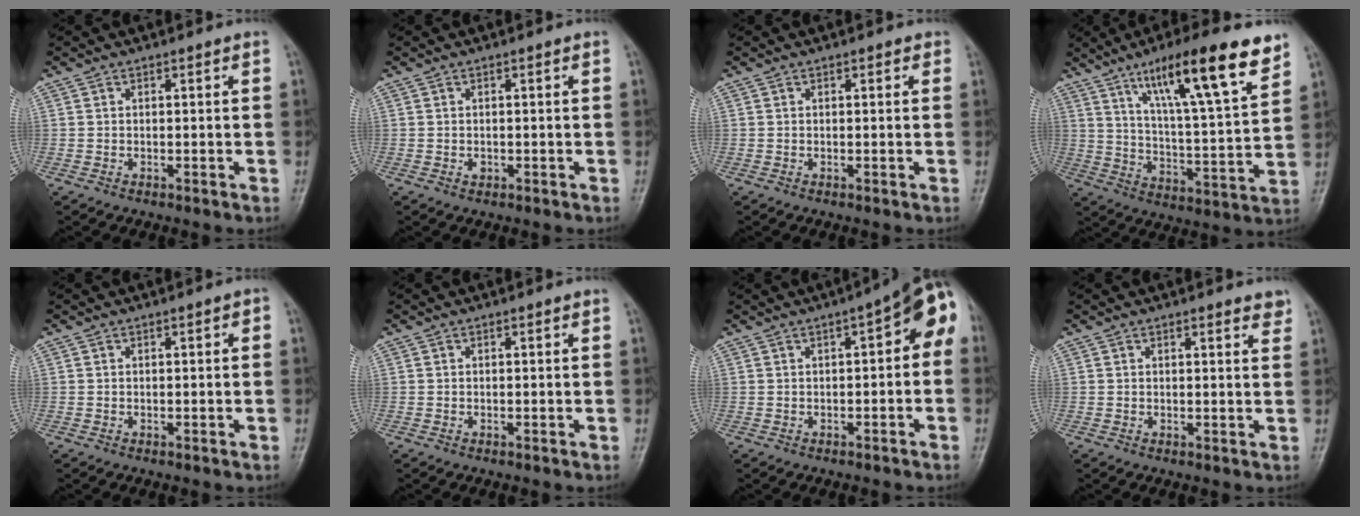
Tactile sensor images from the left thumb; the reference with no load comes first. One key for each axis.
{"total": 0.8, "fx": -0.3, "fy": 0.7, "fz": 0.4, "tx": -0.003, "ty": 0.005, "tz": -0.002}
{"total": 0.9, "fx": 0.4, "fy": 0.5, "fz": 0.7, "tx": -0.004, "ty": 0.001, "tz": 0.001}
{"total": 19.6, "fx": 11.9, "fy": 3.4, "fz": 15.2, "tx": -0.222, "ty": -0.047, "tz": 0.197}
{"total": 1.0, "fx": 0.1, "fy": 0.4, "fz": 0.9, "tx": -0.010, "ty": 0.002, "tz": 0.000}
{"total": 0.0}
{"total": 8.8, "fx": 0.9, "fy": 3.6, "fz": 8.0, "tx": -0.080, "ty": 0.036, "tz": -0.002}
{"total": 2.8, "fx": 2.2, "fy": 0.7, "fz": 1.7, "tx": -0.010, "ty": -0.006, "tz": 0.025}